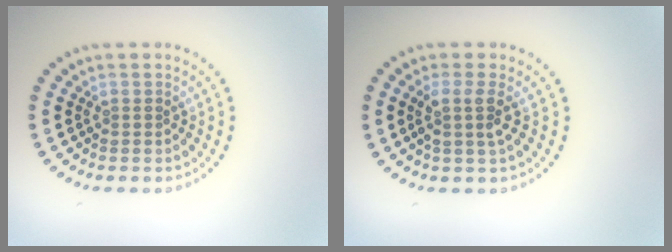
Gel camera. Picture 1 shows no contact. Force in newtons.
{"total": 2.1, "press": 1.7, "slide": 1.3}